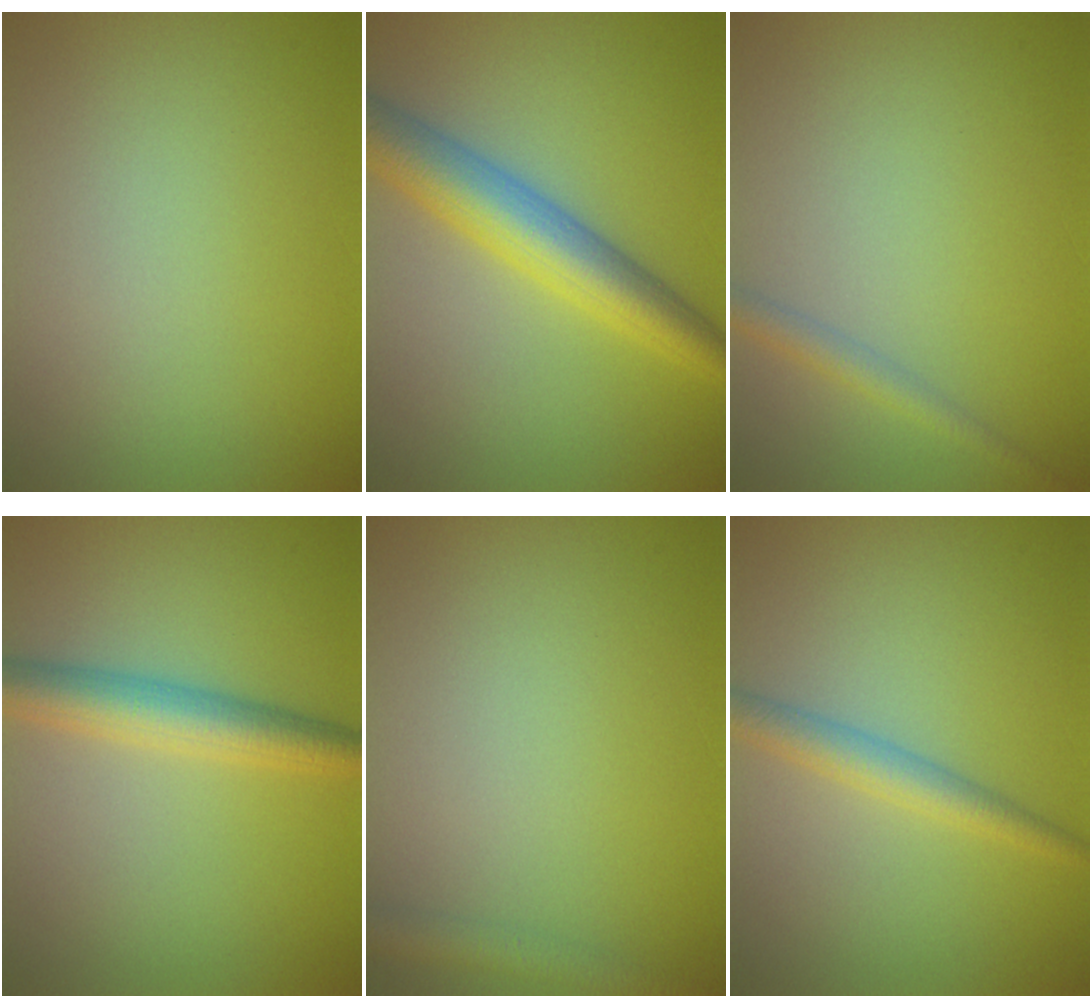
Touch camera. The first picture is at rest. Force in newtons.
{"total": 6.5, "press": 6.5, "slide": 0.1}
{"total": 1.7, "press": 1.7, "slide": 0.1}
{"total": 4.3, "press": 4.3, "slide": 0.1}
{"total": 2.1, "press": 2.1, "slide": 0.1}
{"total": 2.6, "press": 2.6, "slide": 0.2}